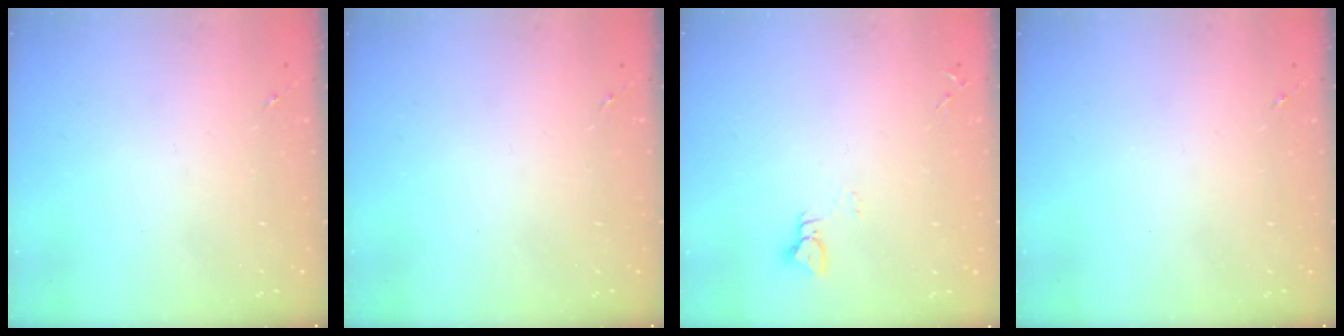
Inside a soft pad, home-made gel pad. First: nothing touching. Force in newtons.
{"total": 0.0}
{"total": 3.0, "press": 3.0, "slide": 0.3}
{"total": 0.0}